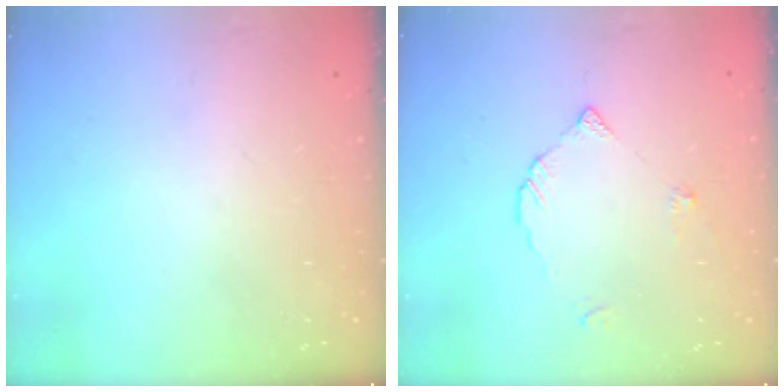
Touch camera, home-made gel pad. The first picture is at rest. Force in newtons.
{"total": 2.9, "press": 2.9, "slide": 0.2}